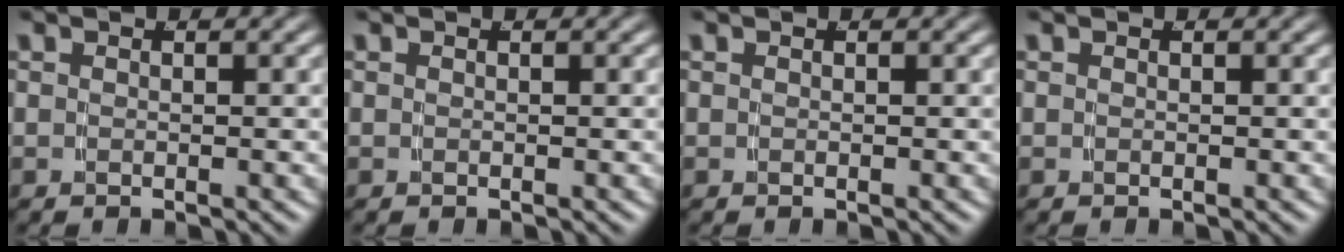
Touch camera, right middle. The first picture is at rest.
{"total": 0.0}
{"total": 0.0}
{"total": 0.0}